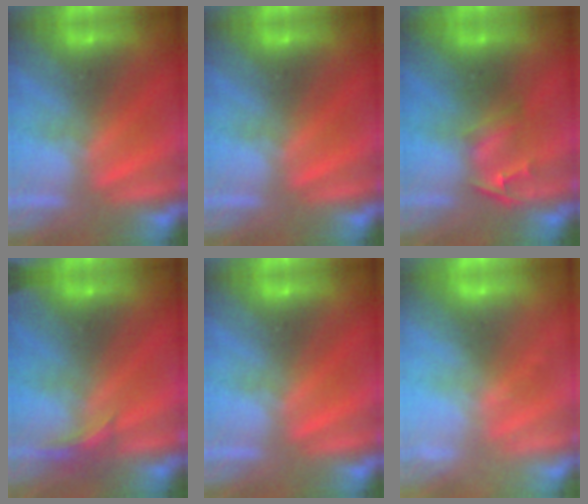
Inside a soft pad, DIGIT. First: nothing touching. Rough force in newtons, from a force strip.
{"total": 0.0}
{"total": 2.4}
{"total": 2.8}
{"total": 0.0}
{"total": 2.3}